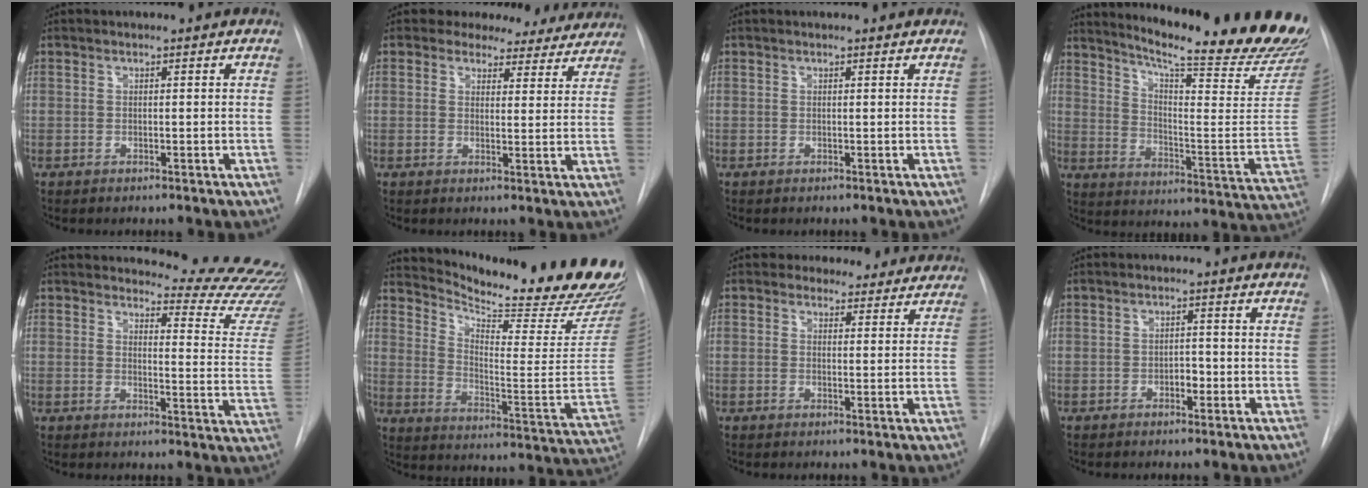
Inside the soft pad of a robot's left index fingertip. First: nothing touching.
{"total": 12.9, "force": [11.7, 5.2, 1.7], "torque": [0.006, -0.009, 0.117]}
{"total": 1.6, "force": [1.5, 0.3, 0.1], "torque": [-0.013, 0.007, 0.011]}
{"total": 26.4, "force": [23.1, 1.2, 12.7], "torque": [-0.195, -0.108, 0.294]}
{"total": 17.8, "force": [17.5, 1.4, 2.9], "torque": [-0.015, -0.136, 0.174]}
{"total": 24.2, "force": [22.1, 1.9, 9.7], "torque": [-0.155, -0.114, 0.288]}
{"total": 8.6, "force": [7.7, 3.9, 0.3], "torque": [0.033, 0.005, 0.069]}
{"total": 1.8, "force": [-0.7, 1.1, 1.3], "torque": [-0.016, 0.005, -0.011]}